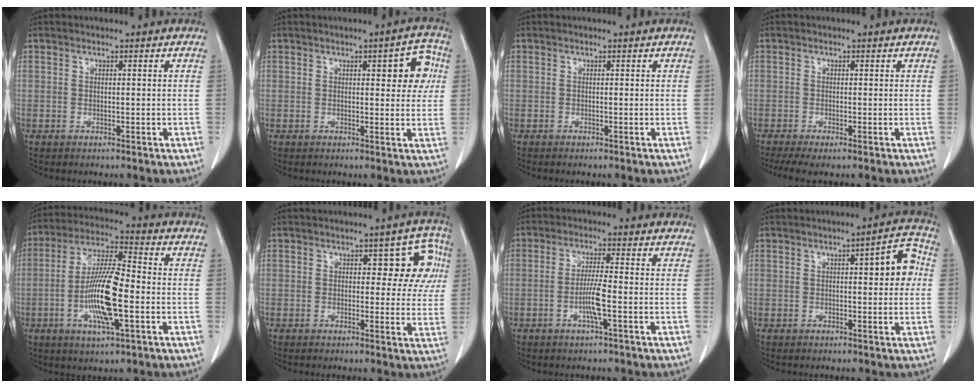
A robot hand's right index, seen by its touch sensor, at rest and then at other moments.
{"total": 5.8, "force": [1.6, 2.0, 5.2], "torque": [-0.049, 0.013, 0.015]}
{"total": 0.0}
{"total": 3.5, "force": [-2.3, 0.6, 2.6], "torque": [-0.048, -0.010, -0.041]}
{"total": 13.1, "force": [-2.9, 2.3, 12.5], "torque": [-0.243, 0.000, -0.053]}
{"total": 7.7, "force": [1.8, 4.0, 6.3], "torque": [-0.050, 0.027, 0.020]}
{"total": 4.6, "force": [-1.3, -0.2, 4.4], "torque": [-0.087, -0.002, -0.025]}
{"total": 6.6, "force": [1.0, 1.8, 6.3], "torque": [-0.073, 0.019, 0.009]}